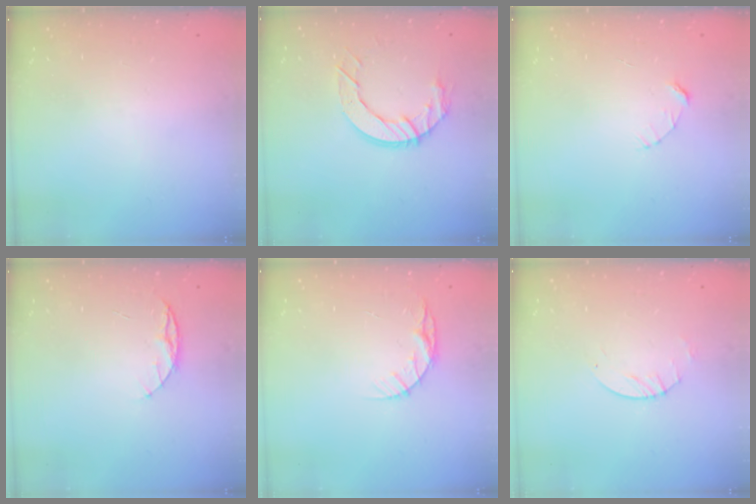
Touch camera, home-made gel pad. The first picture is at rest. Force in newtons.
{"total": 9.1, "press": 9.1, "slide": 0.5}
{"total": 2.7, "press": 2.7, "slide": 0.3}
{"total": 5.2, "press": 5.1, "slide": 0.6}
{"total": 6.1, "press": 6.0, "slide": 0.6}
{"total": 2.6, "press": 2.5, "slide": 0.4}